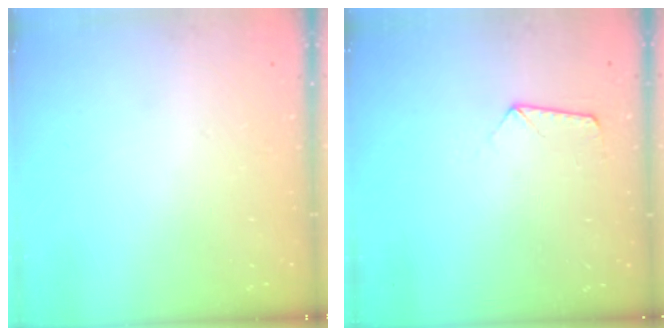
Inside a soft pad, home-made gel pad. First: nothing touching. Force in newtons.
{"total": 8.9, "press": 8.8, "slide": 0.5}